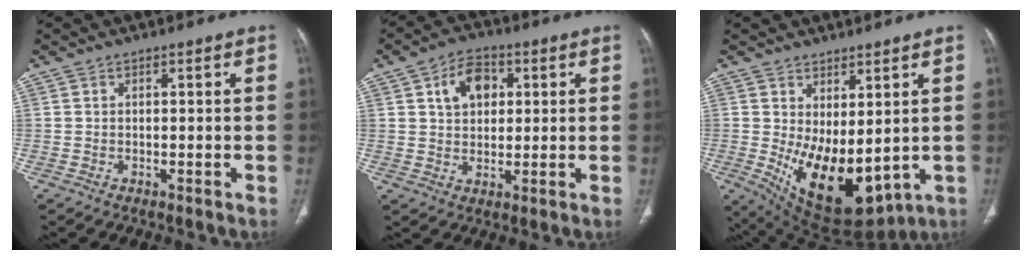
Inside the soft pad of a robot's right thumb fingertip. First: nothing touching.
{"total": 8.3, "force": [2.7, 5.7, 5.3], "torque": [-0.060, 0.001, 0.041]}
{"total": 14.9, "force": [-0.7, 7.5, 12.8], "torque": [-0.198, -0.026, 0.022]}